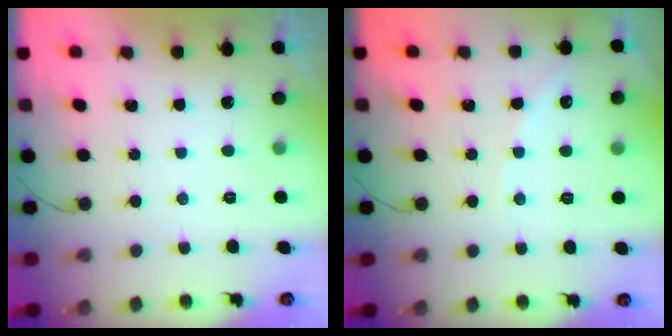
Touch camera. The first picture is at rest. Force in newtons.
{"total": 3.2, "press": 3.1, "slide": 0.5}